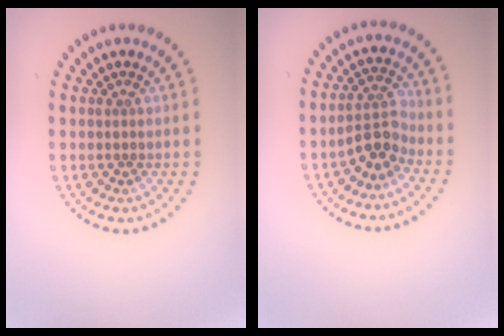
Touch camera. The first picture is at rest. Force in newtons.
{"total": 2.9, "press": 2.5, "slide": 1.4}